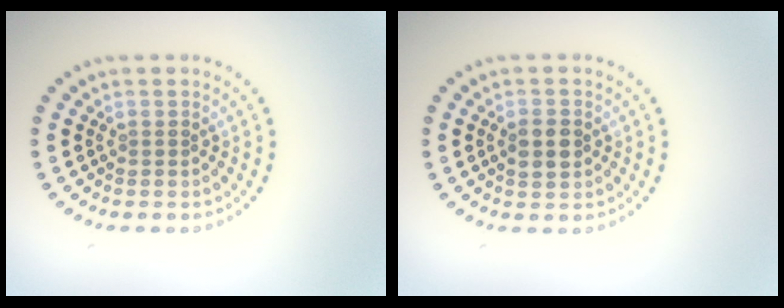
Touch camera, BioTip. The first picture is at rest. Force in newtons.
{"total": 2.6, "press": 2.6, "slide": 0.1}